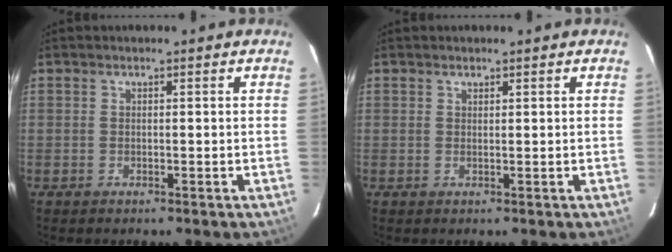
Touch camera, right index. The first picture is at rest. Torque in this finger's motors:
{"motor_torque": [-0.08, 0.16, 0.02, 0.00]}